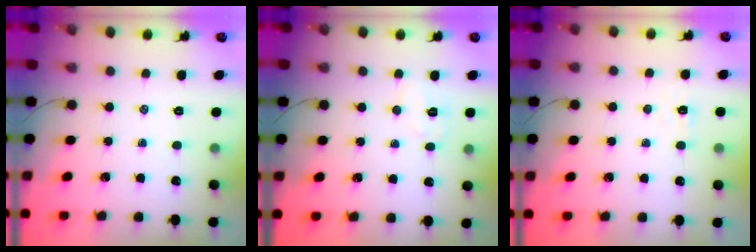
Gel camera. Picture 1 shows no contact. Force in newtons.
{"total": 3.8, "press": 3.7, "slide": 0.8}
{"total": 2.2, "press": 2.0, "slide": 0.8}